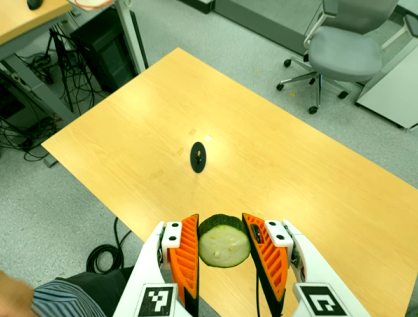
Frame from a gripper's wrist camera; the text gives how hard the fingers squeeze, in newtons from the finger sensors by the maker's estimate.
{"total": 11.6, "left": 10.1, "right": 13.1}